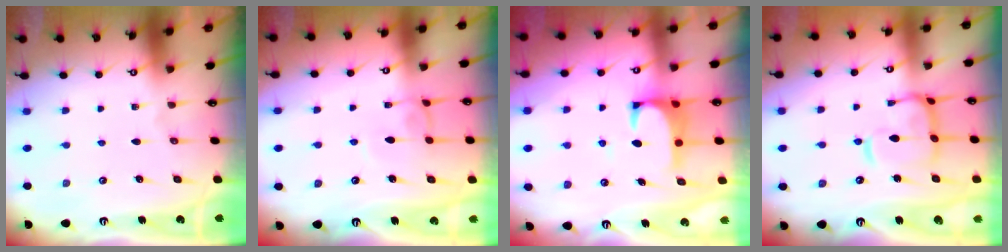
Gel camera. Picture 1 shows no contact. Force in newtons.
{"total": 0.6, "press": 0.4, "slide": 0.4}
{"total": 2.5, "press": 2.4, "slide": 0.7}
{"total": 8.9, "press": 8.8, "slide": 1.2}